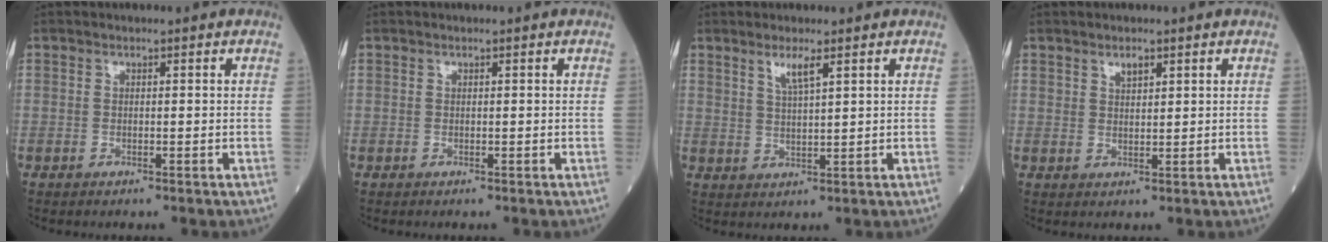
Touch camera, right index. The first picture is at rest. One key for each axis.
{"total": 0.0}
{"total": 3.3, "fx": 2.0, "fy": 0.2, "fz": 2.5, "tx": -0.053, "ty": -0.002, "tz": 0.041}
{"total": 1.9, "fx": 1.3, "fy": 0.8, "fz": 1.2, "tx": -0.022, "ty": 0.000, "tz": 0.025}